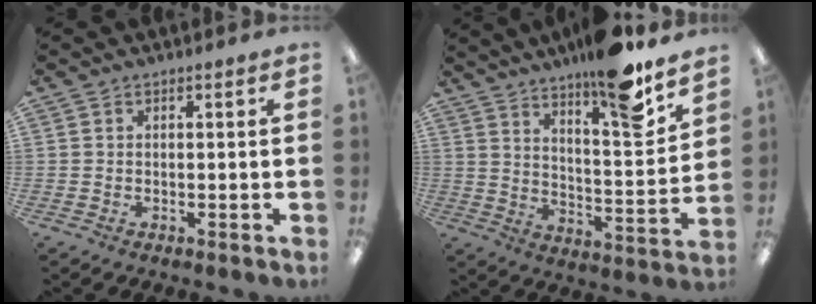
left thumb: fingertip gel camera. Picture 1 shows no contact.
{"total": 14.9, "force": [12.1, 1.9, 8.5], "torque": [-0.129, -0.091, 0.195]}